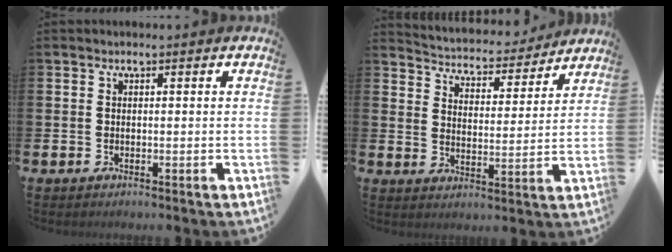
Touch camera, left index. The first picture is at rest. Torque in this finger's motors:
{"motor_torque": [1.00, -1.14, 0.35, 0.06]}